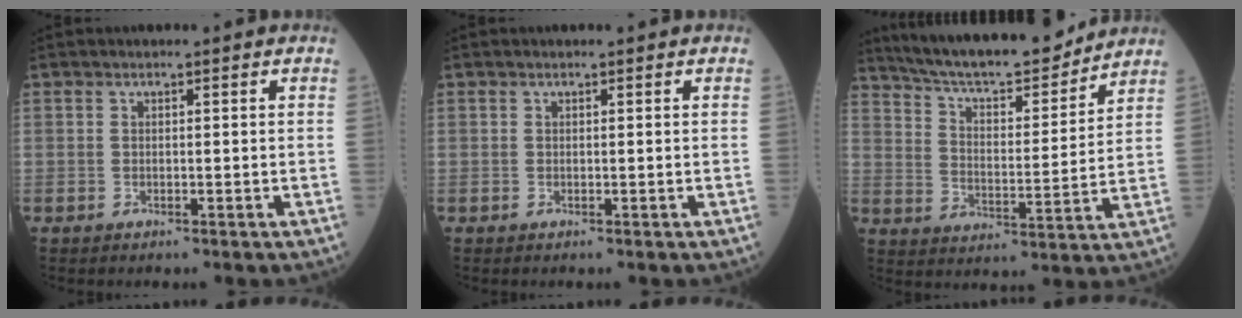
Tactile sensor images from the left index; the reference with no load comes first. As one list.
[{"total": 0.0}, {"total": 17.5, "force": [15.9, 2.4, 6.8], "torque": [-0.117, -0.002, 0.251]}]